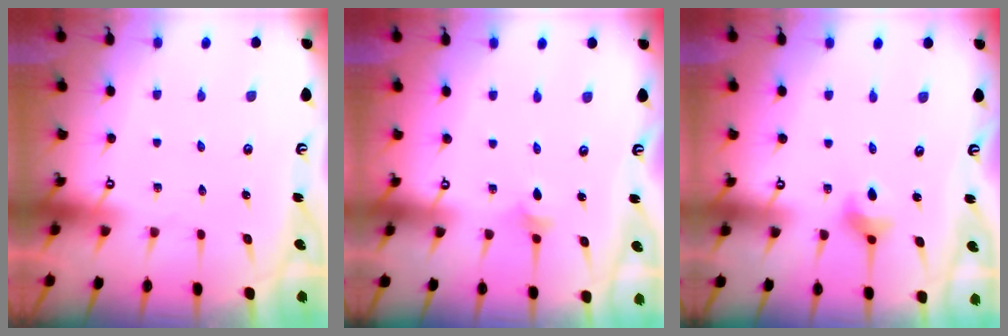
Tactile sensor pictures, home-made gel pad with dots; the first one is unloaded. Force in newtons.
{"total": 3.0, "press": 2.9, "slide": 0.8}
{"total": 3.8, "press": 3.8, "slide": 0.5}